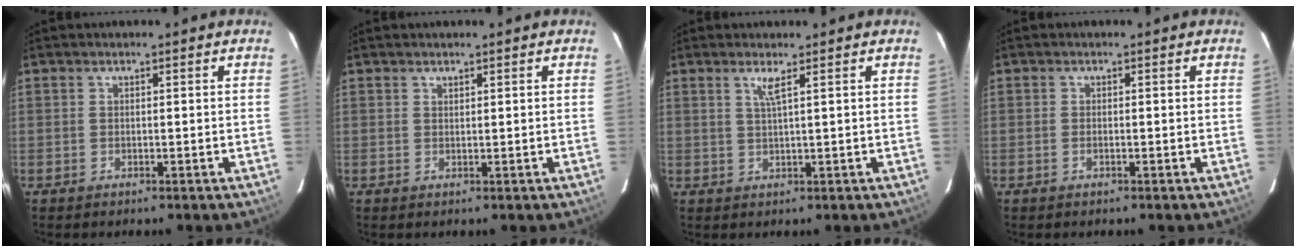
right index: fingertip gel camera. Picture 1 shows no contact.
{"total": 0.5, "force": [0.5, 0.2, 0.1], "torque": [-0.001, 0.002, 0.010]}
{"total": 2.1, "force": [1.1, -0.5, 1.7], "torque": [-0.031, -0.004, 0.021]}
{"total": 0.7, "force": [-0.3, 0.3, 0.5], "torque": [-0.011, 0.000, -0.006]}